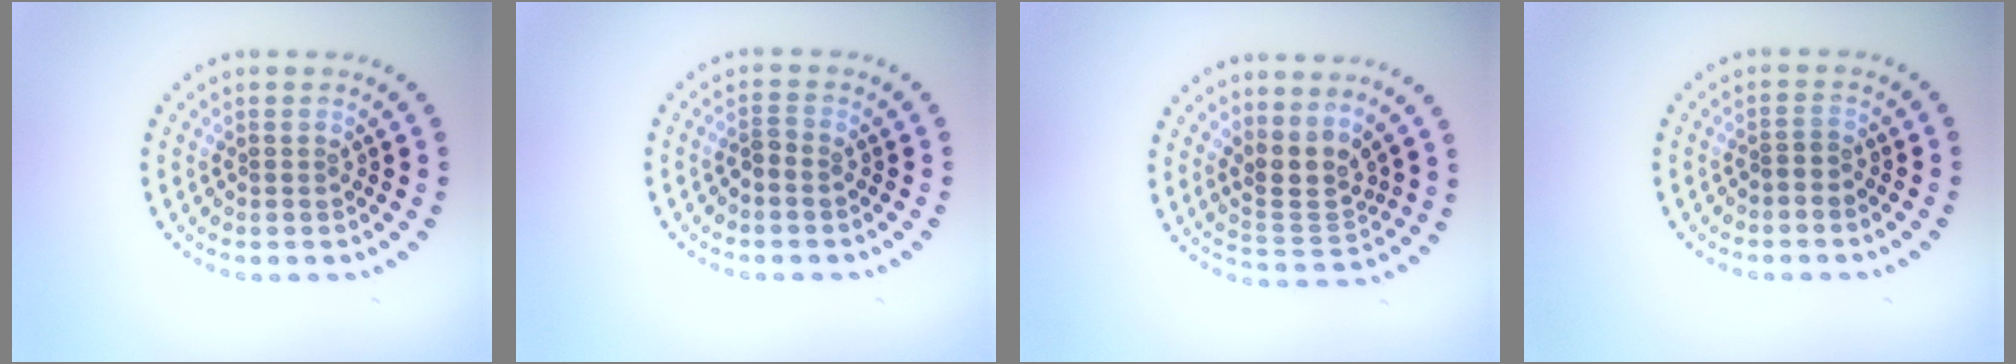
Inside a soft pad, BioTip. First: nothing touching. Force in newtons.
{"total": 1.0, "press": 0.8, "slide": 0.6}
{"total": 2.9, "press": 2.4, "slide": 1.7}
{"total": 0.6, "press": 0.5, "slide": 0.4}